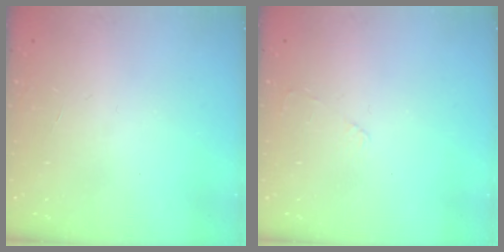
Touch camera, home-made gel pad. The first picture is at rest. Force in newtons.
{"total": 2.4, "press": 2.4, "slide": 0.4}